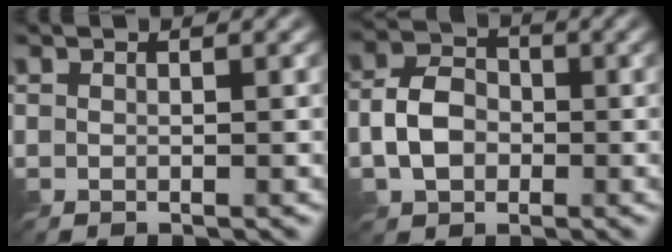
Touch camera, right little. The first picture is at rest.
{"total": 4.5, "force": [-1.4, 3.4, 2.7], "torque": [-0.050, 0.004, -0.032]}